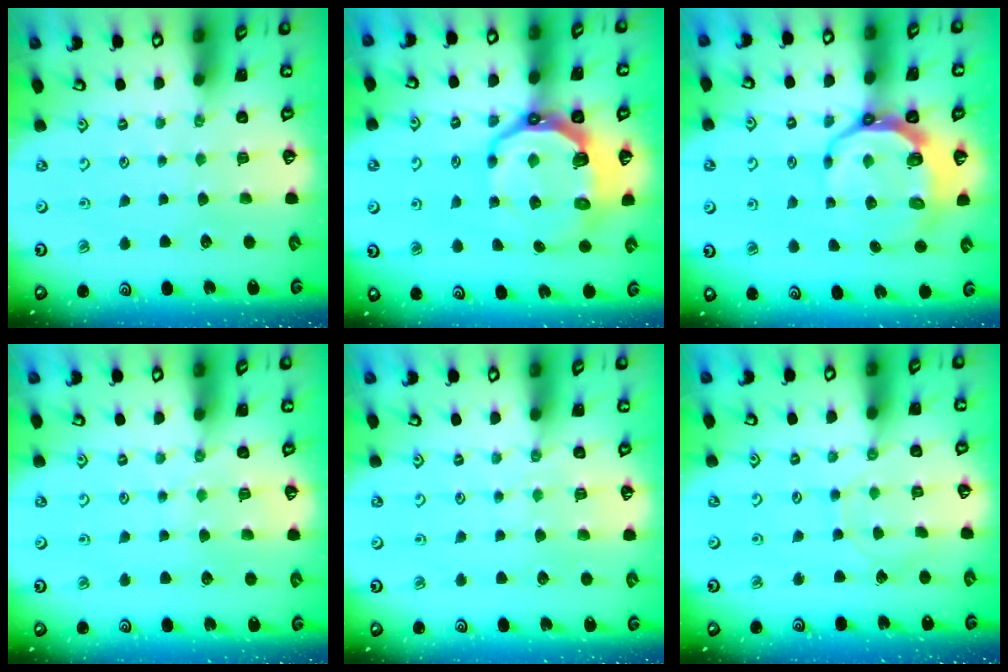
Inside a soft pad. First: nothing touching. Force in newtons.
{"total": 12.8, "press": 11.8, "slide": 4.8}
{"total": 10.2, "press": 9.4, "slide": 3.9}
{"total": 5.9, "press": 5.9, "slide": 0.7}
{"total": 2.8, "press": 2.8, "slide": 0.3}
{"total": 5.8, "press": 5.7, "slide": 0.6}